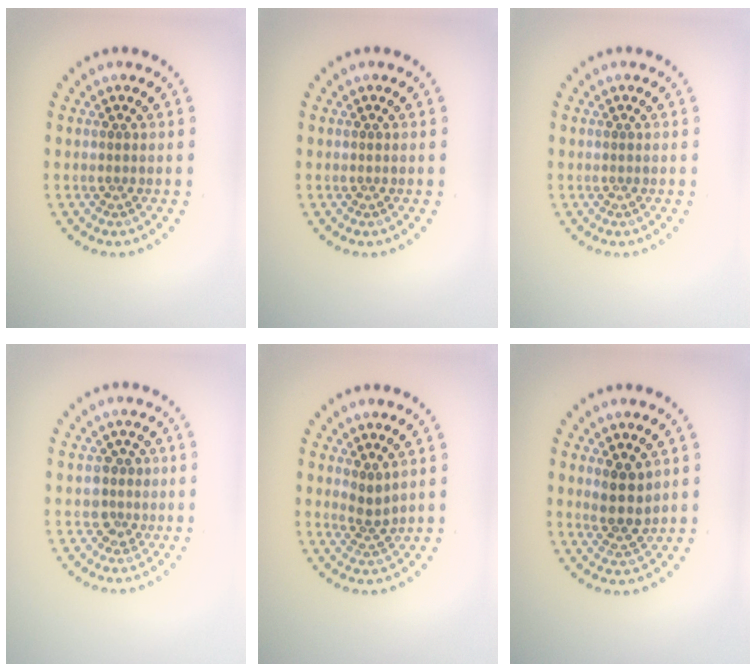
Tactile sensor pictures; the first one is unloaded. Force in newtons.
{"total": 0.0}
{"total": 0.0}
{"total": 2.0, "press": 1.6, "slide": 1.1}
{"total": 2.0, "press": 1.4, "slide": 1.4}
{"total": 2.8, "press": 2.5, "slide": 1.3}